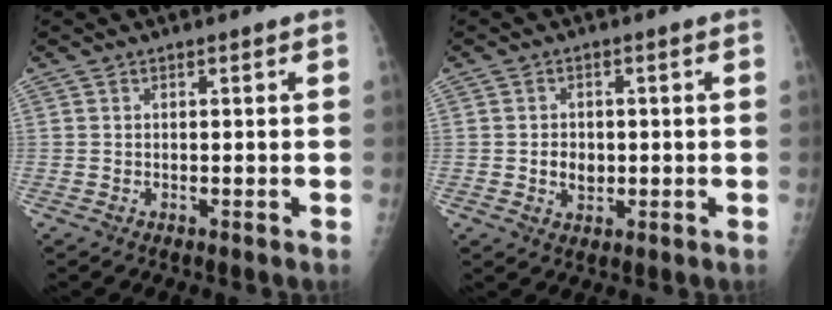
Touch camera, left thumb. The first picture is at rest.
{"total": 3.7, "force": [-0.4, 3.0, 2.2], "torque": [-0.020, 0.003, -0.003]}